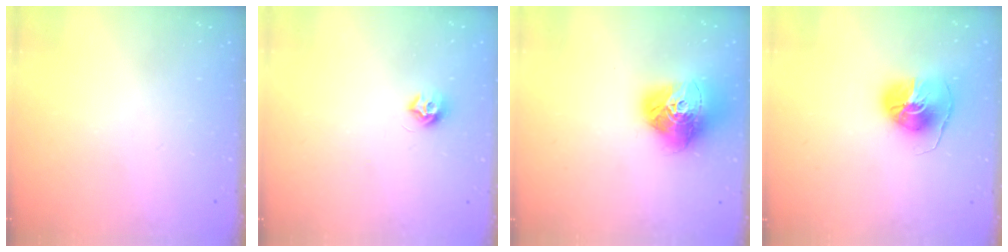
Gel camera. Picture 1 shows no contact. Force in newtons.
{"total": 7.6, "press": 7.6, "slide": 0.6}
{"total": 17.6, "press": 17.6, "slide": 1.6}
{"total": 8.5, "press": 8.5, "slide": 0.2}